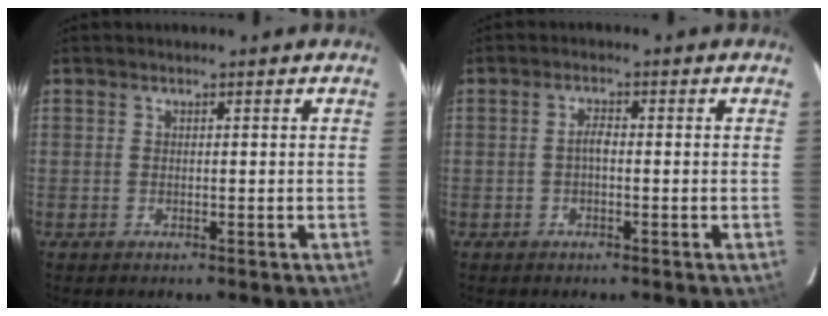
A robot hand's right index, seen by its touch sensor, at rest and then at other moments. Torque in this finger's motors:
{"motor_torque": [0.47, -0.01, 0.29, 0.06]}